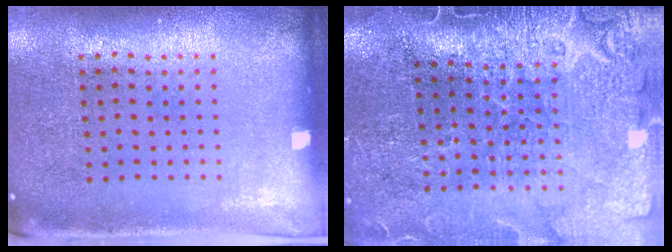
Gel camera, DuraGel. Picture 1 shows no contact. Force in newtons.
{"total": 4.0, "press": 3.5, "slide": 2.0}